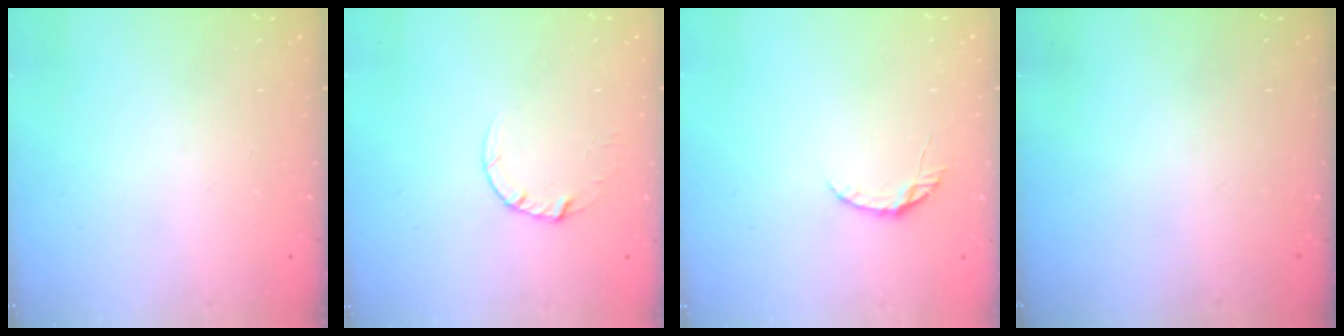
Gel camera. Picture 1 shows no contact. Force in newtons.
{"total": 2.7, "press": 2.7, "slide": 0.2}
{"total": 3.8, "press": 3.8, "slide": 0.4}
{"total": 0.0}